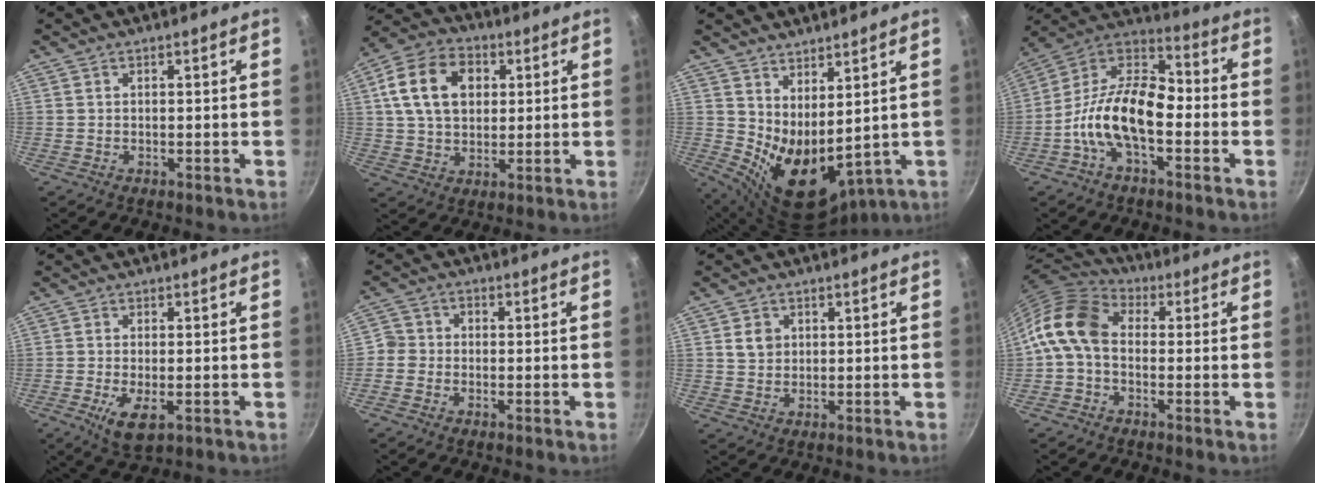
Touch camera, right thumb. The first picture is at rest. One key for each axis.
{"total": 14.7, "fx": 3.7, "fy": 10.5, "fz": 9.6, "tx": -0.152, "ty": 0.008, "tz": 0.052}
{"total": 11.5, "fx": 3.2, "fy": 6.0, "fz": 9.2, "tx": -0.124, "ty": -0.042, "tz": 0.078}
{"total": 16.3, "fx": -4.4, "fy": 8.8, "fz": 13.0, "tx": -0.217, "ty": 0.054, "tz": -0.105}
{"total": 6.1, "fx": -2.0, "fy": 2.5, "fz": 5.2, "tx": -0.097, "ty": -0.010, "tz": -0.032}
{"total": 3.6, "fx": -1.5, "fy": 3.0, "fz": 1.1, "tx": -0.006, "ty": 0.017, "tz": -0.041}
{"total": 3.4, "fx": 0.9, "fy": 2.9, "fz": 1.5, "tx": -0.014, "ty": 0.002, "tz": 0.016}
{"total": 11.8, "fx": -0.4, "fy": 8.5, "fz": 8.2, "tx": -0.144, "ty": 0.034, "tz": -0.030}